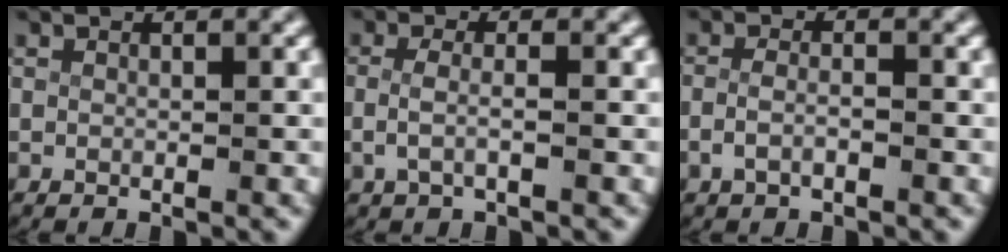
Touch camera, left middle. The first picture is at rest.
{"total": 2.0, "force": [-0.7, 0.7, 1.8], "torque": [-0.051, -0.010, -0.007]}
{"total": 1.9, "force": [-1.2, 0.7, 1.3], "torque": [-0.039, -0.011, -0.015]}